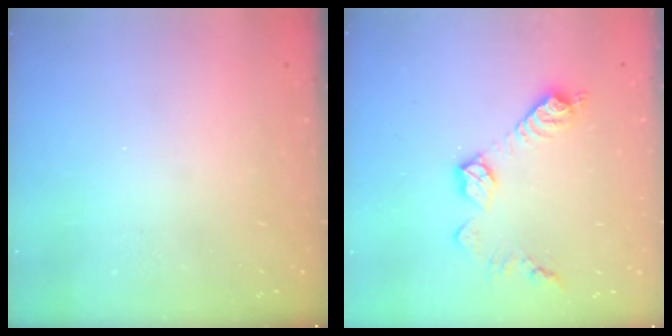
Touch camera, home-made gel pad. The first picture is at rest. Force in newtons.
{"total": 11.1, "press": 11.1, "slide": 0.5}